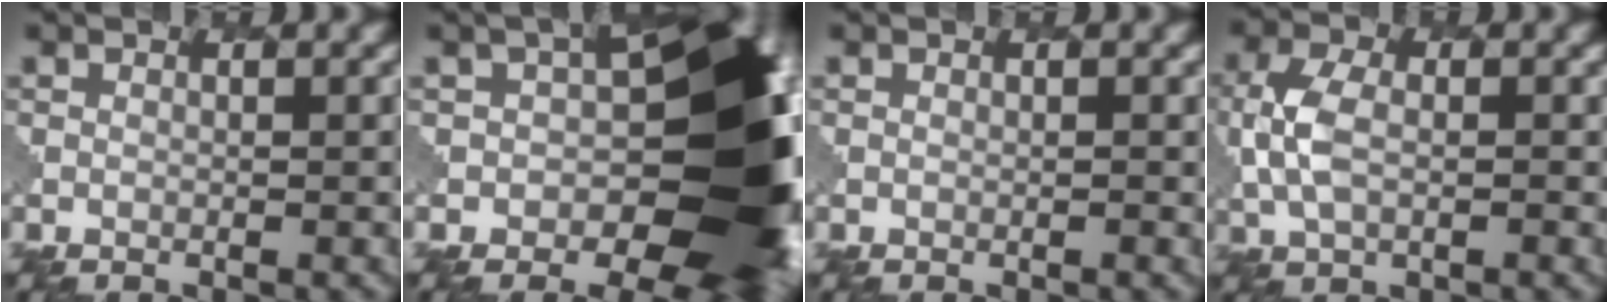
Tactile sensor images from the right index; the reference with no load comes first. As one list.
[{"total": 15.3, "force": [-1.3, 9.5, 12.0], "torque": [-0.127, -0.008, -0.021]}, {"total": 1.1, "force": [0.3, -0.8, -0.7], "torque": [0.002, 0.003, -0.006]}, {"total": 3.1, "force": [0.4, 2.0, 2.4], "torque": [-0.075, 0.004, -0.012]}]